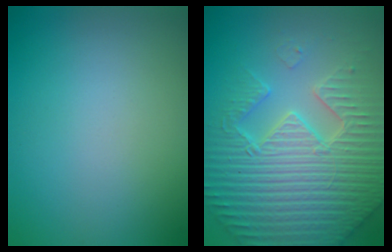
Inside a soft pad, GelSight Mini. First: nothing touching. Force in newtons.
{"total": 7.7, "press": 7.4, "slide": 1.9}